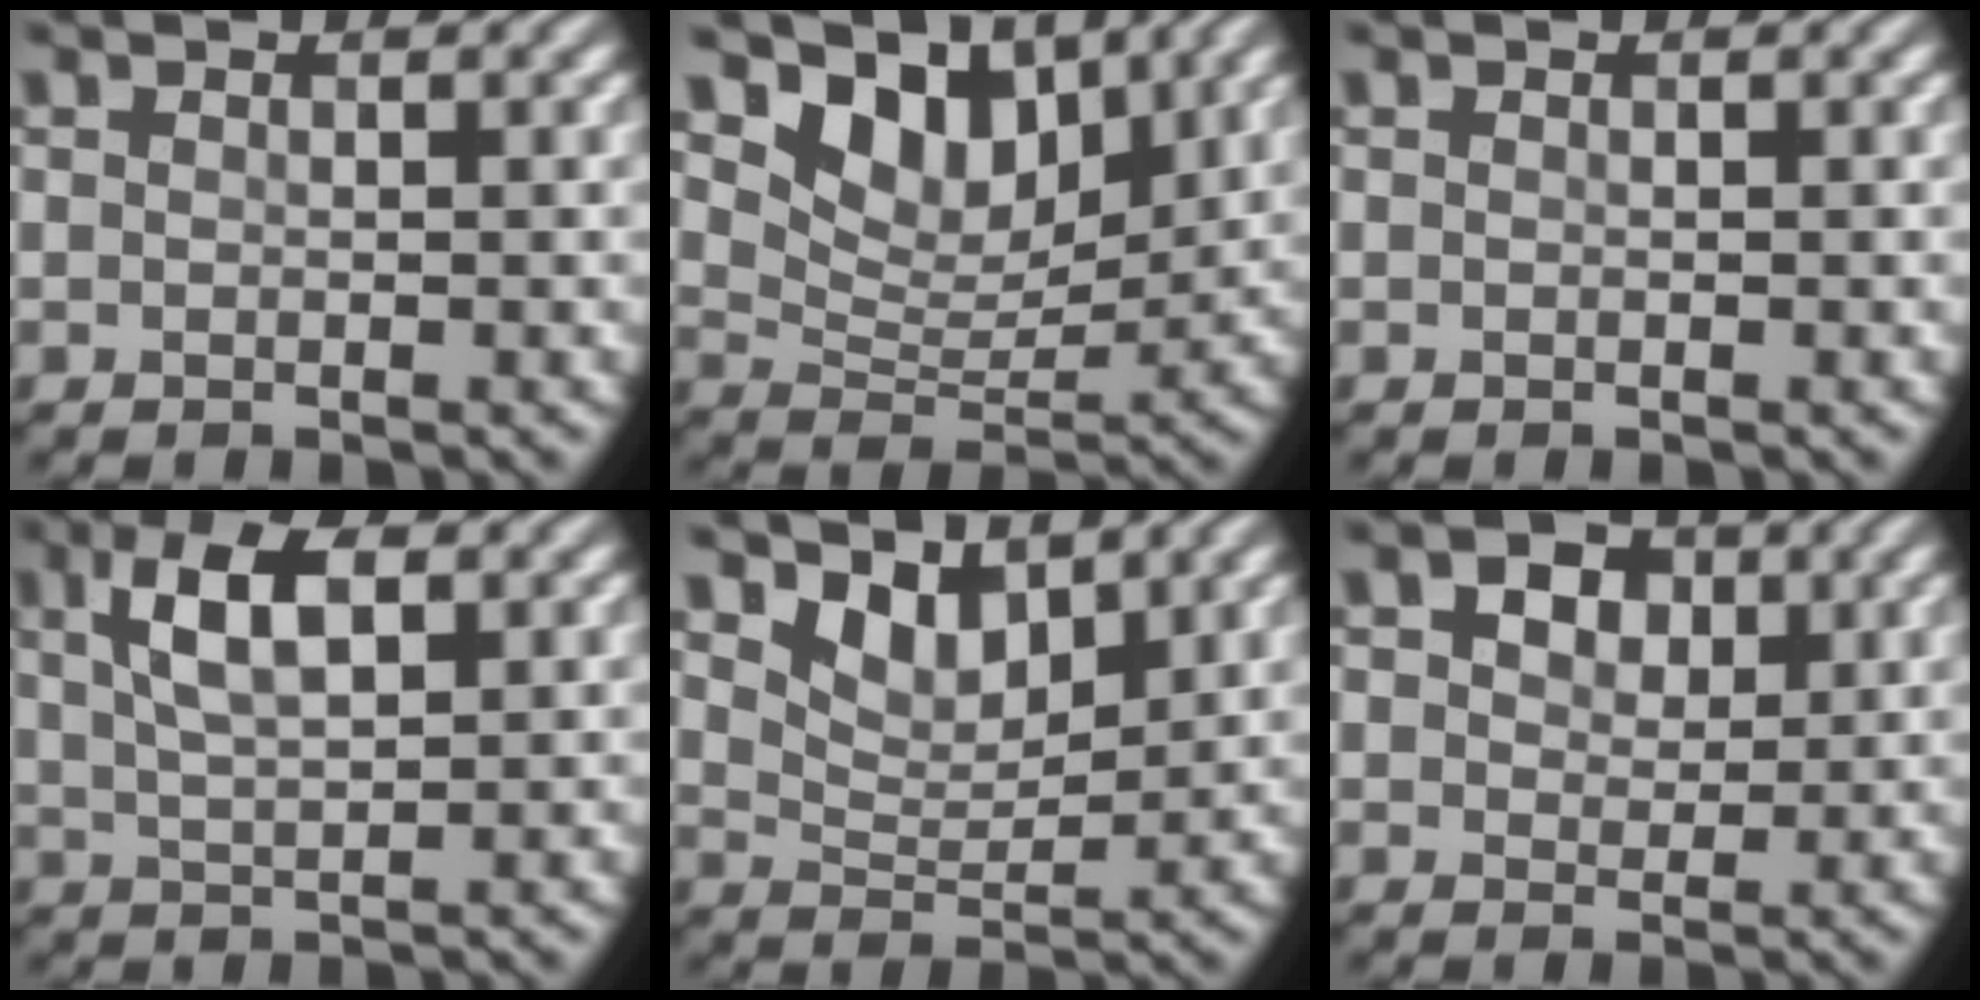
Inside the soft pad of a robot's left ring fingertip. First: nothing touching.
{"total": 6.6, "force": [4.6, 3.4, 3.3], "torque": [-0.062, -0.007, 0.072]}
{"total": 0.0}
{"total": 5.4, "force": [2.0, 2.3, 4.5], "torque": [-0.089, 0.009, 0.034]}
{"total": 3.5, "force": [2.8, 1.5, 1.4], "torque": [-0.039, -0.010, 0.048]}
{"total": 4.7, "force": [2.2, 3.1, 2.7], "torque": [-0.047, 0.008, 0.015]}